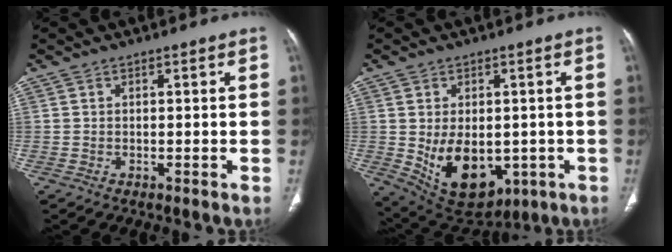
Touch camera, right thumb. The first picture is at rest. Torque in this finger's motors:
{"motor_torque": [-0.82, 1.00, 0.49, 0.63, 0.11]}